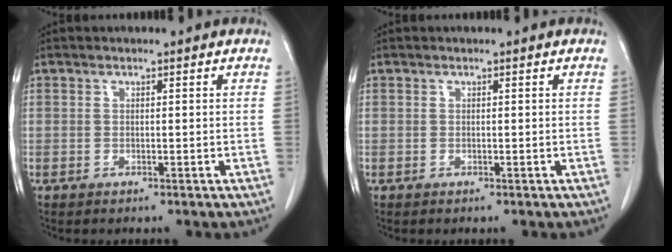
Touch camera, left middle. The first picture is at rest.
{"total": 0.0}